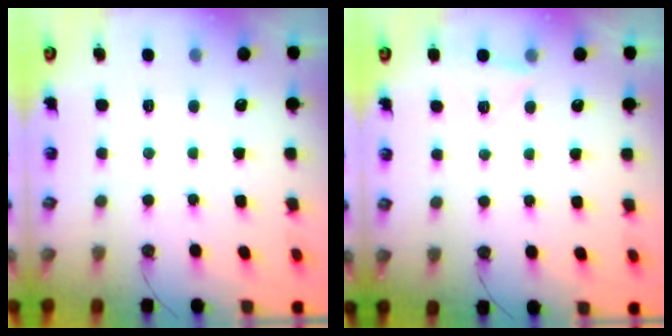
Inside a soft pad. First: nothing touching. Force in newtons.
{"total": 4.0, "press": 4.0, "slide": 0.4}